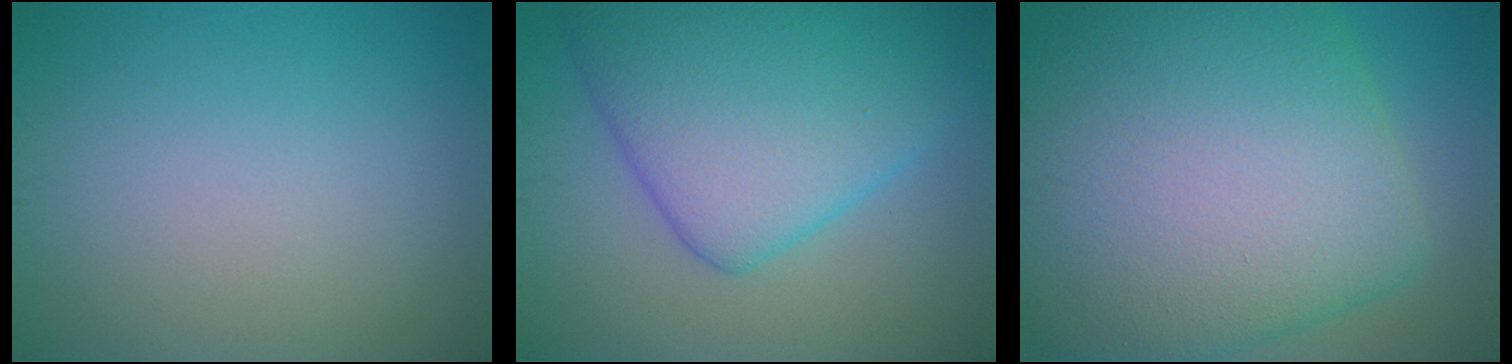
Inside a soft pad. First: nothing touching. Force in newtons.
{"total": 9.8, "press": 9.8, "slide": 0.4}
{"total": 17.1, "press": 17.1, "slide": 0.5}